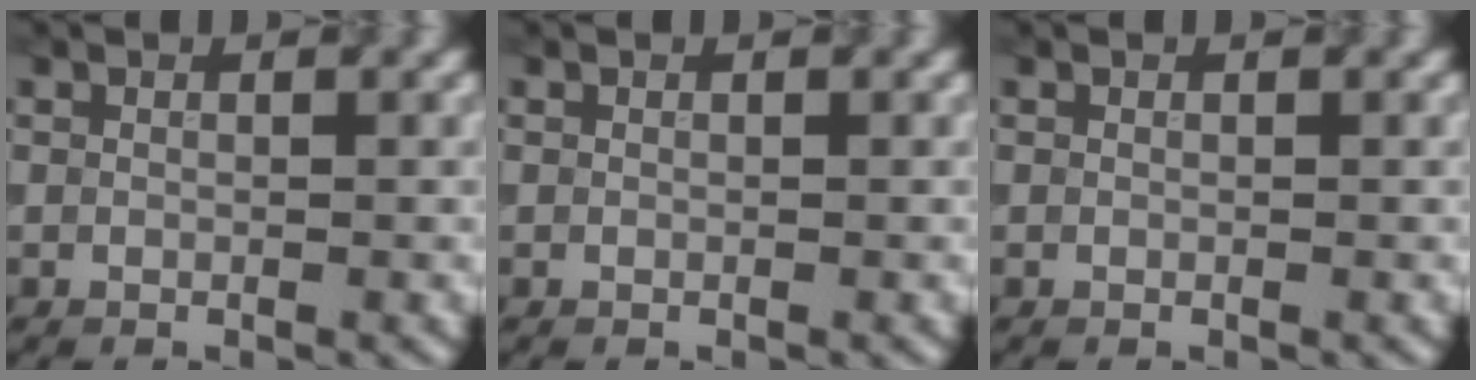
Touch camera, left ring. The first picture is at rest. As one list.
[{"total": 0.0}, {"total": 0.0}]